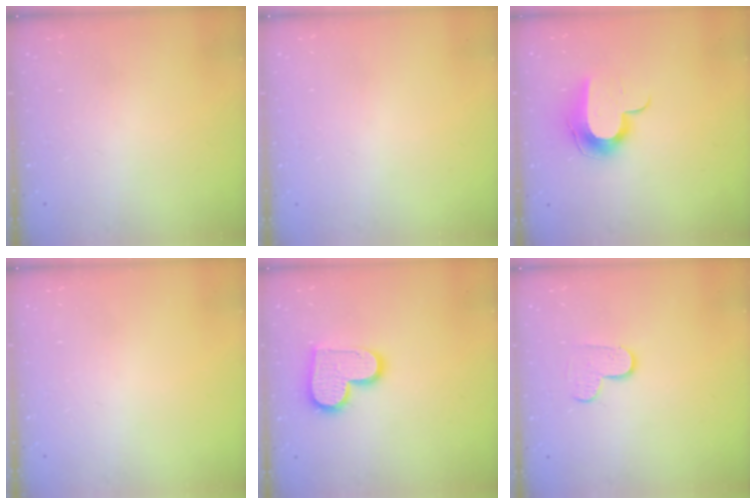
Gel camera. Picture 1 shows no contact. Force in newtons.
{"total": 0.8, "press": 0.8, "slide": 0.1}
{"total": 11.8, "press": 11.8, "slide": 0.7}
{"total": 0.0}
{"total": 13.8, "press": 13.7, "slide": 1.1}
{"total": 4.8, "press": 4.8, "slide": 0.5}